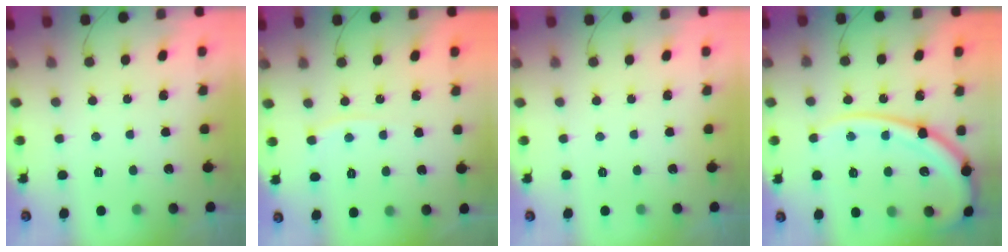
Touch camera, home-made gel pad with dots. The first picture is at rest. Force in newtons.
{"total": 2.5, "press": 2.5, "slide": 0.4}
{"total": 0.0}
{"total": 17.9, "press": 17.8, "slide": 1.8}